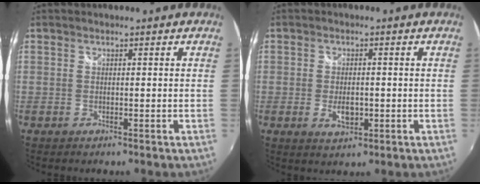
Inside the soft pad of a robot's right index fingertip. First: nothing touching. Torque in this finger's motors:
{"motor_torque": [0.11, 0.17, 0.17, 0.04]}